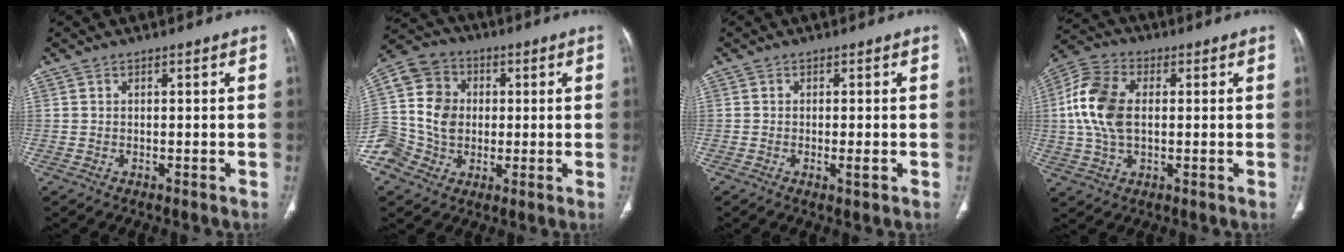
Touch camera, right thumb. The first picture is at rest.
{"total": 16.0, "force": [-0.7, 14.3, 7.1], "torque": [-0.141, 0.029, -0.010]}
{"total": 2.0, "force": [-0.6, 0.5, 1.8], "torque": [-0.031, -0.004, -0.010]}
{"total": 12.2, "force": [1.1, 7.5, 9.5], "torque": [-0.201, 0.016, 0.016]}